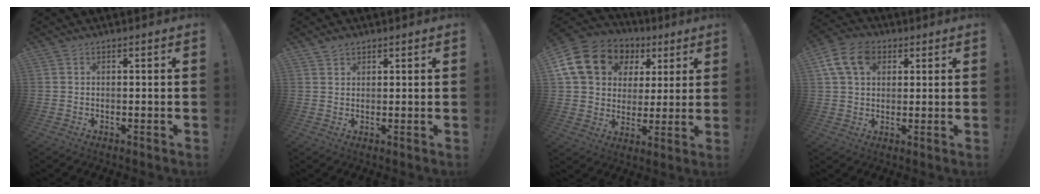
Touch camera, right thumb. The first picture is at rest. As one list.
[{"total": 2.0, "force": [1.7, 0.9, 0.5], "torque": [-0.005, -0.009, 0.031]}, {"total": 18.6, "force": [7.4, 14.4, 9.2], "torque": [-0.149, -0.018, 0.156]}, {"total": 11.6, "force": [4.5, 8.3, 6.8], "torque": [-0.128, 0.000, 0.089]}]